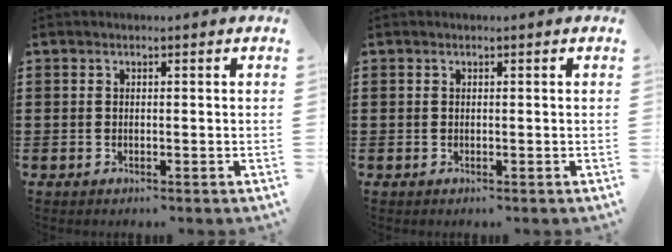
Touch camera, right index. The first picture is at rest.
{"total": 0.0}